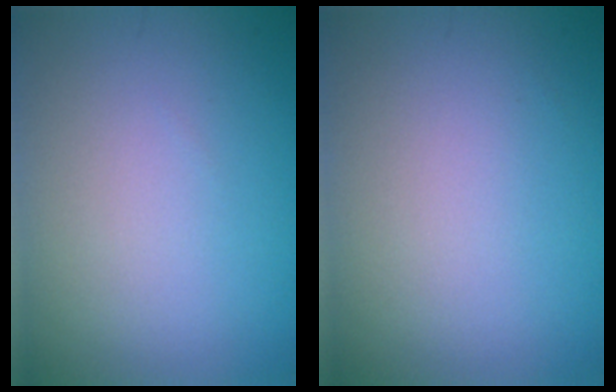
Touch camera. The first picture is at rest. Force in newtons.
{"total": 0.0}